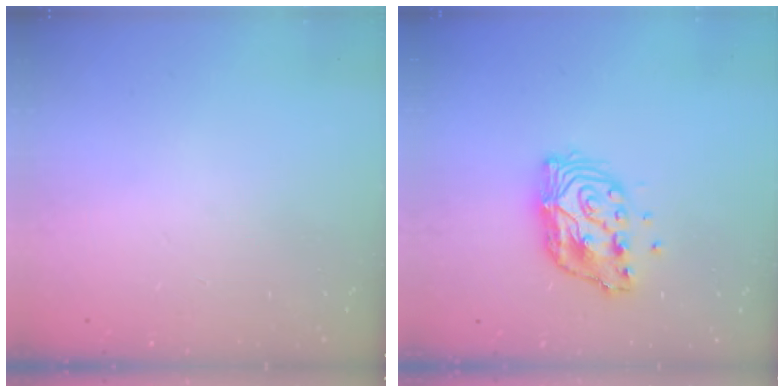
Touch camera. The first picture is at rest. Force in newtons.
{"total": 11.8, "press": 11.7, "slide": 1.0}